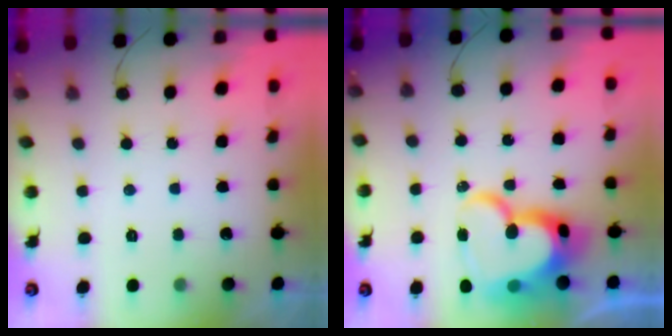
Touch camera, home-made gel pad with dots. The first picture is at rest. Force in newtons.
{"total": 19.9, "press": 19.9, "slide": 1.6}